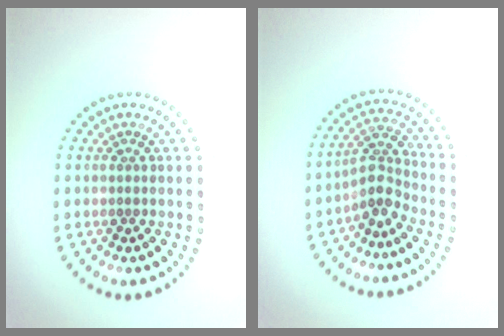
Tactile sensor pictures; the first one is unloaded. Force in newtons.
{"total": 2.8, "press": 2.2, "slide": 1.8}